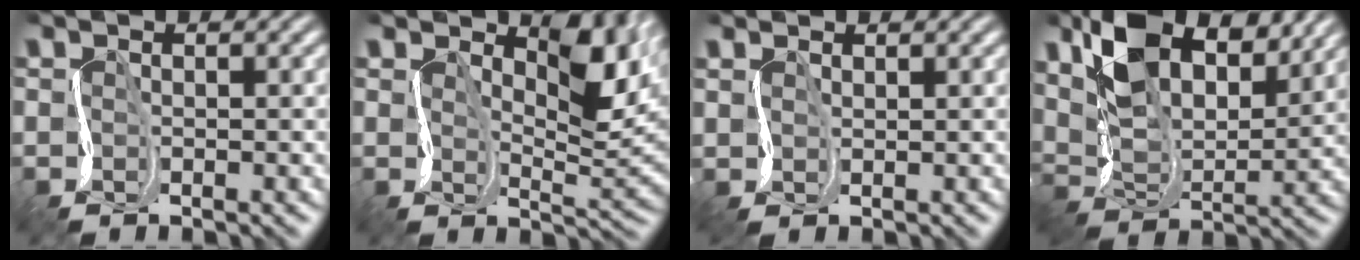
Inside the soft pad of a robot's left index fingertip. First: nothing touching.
{"total": 5.4, "force": [2.8, 2.1, 4.1], "torque": [-0.051, -0.007, 0.046]}
{"total": 1.1, "force": [1.0, 0.3, -0.3], "torque": [0.004, 0.004, 0.023]}
{"total": 9.5, "force": [6.0, 4.5, 5.9], "torque": [-0.126, 0.001, 0.107]}